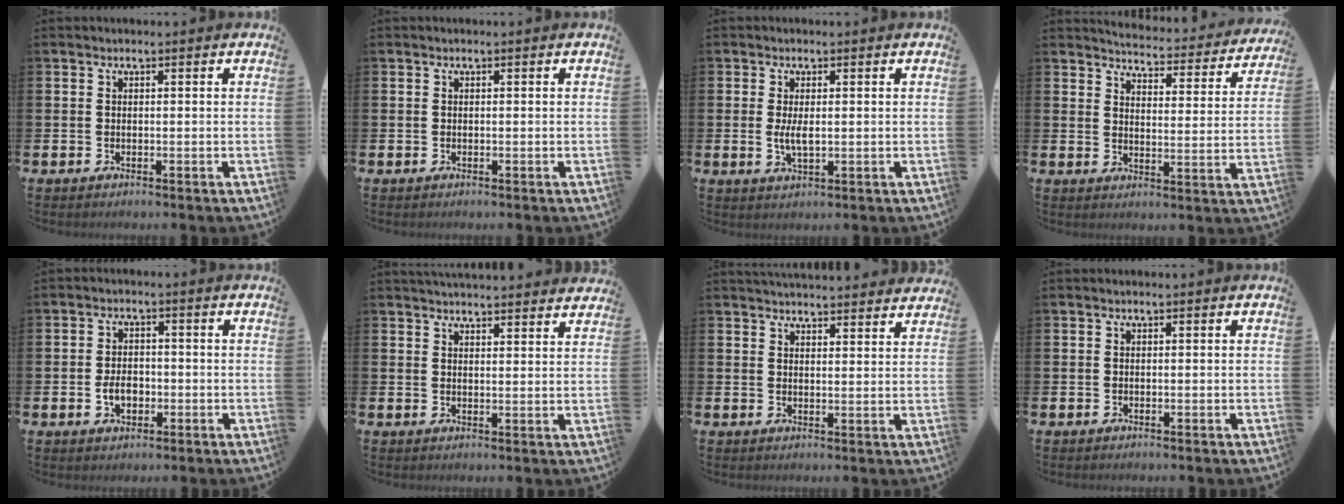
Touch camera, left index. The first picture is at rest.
{"total": 0.0}
{"total": 2.7, "force": [0.2, 1.0, 2.5], "torque": [-0.040, -0.002, 0.000]}
{"total": 4.6, "force": [4.5, 0.3, 0.4], "torque": [-0.027, -0.040, 0.075]}
{"total": 3.2, "force": [-0.9, 2.2, 2.1], "torque": [-0.025, -0.004, -0.022]}
{"total": 3.6, "force": [3.6, 0.1, 0.1], "torque": [-0.006, -0.020, 0.066]}
{"total": 3.9, "force": [3.9, 0.2, 0.0], "torque": [-0.005, -0.023, 0.071]}
{"total": 0.0}